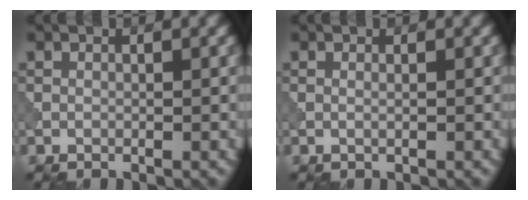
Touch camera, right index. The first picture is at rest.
{"total": 0.6, "force": [0.2, 0.2, 0.5], "torque": [-0.008, -0.002, -0.004]}